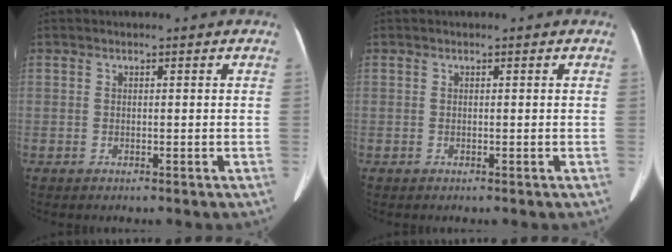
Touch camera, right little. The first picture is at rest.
{"total": 0.0}